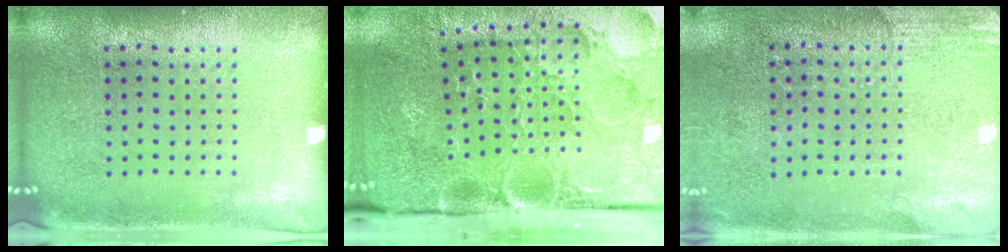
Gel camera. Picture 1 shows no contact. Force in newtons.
{"total": 4.4, "press": 3.8, "slide": 2.1}
{"total": 2.8, "press": 2.5, "slide": 1.3}